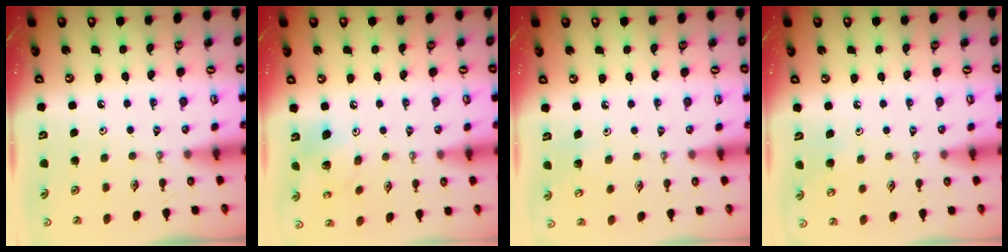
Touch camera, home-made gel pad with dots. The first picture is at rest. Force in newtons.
{"total": 12.4, "press": 12.0, "slide": 3.1}
{"total": 4.5, "press": 4.5, "slide": 0.4}
{"total": 5.0, "press": 5.0, "slide": 0.5}